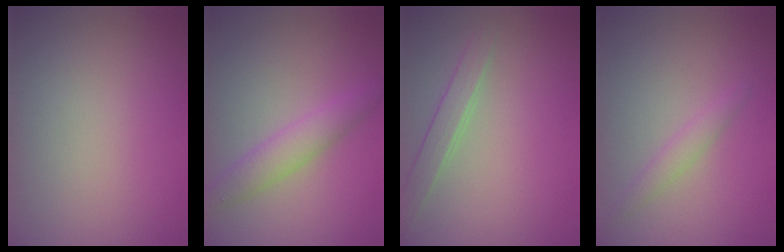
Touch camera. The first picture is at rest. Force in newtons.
{"total": 2.9, "press": 2.9, "slide": 0.0}
{"total": 1.9, "press": 1.9, "slide": 0.0}
{"total": 1.5, "press": 1.5, "slide": 0.1}